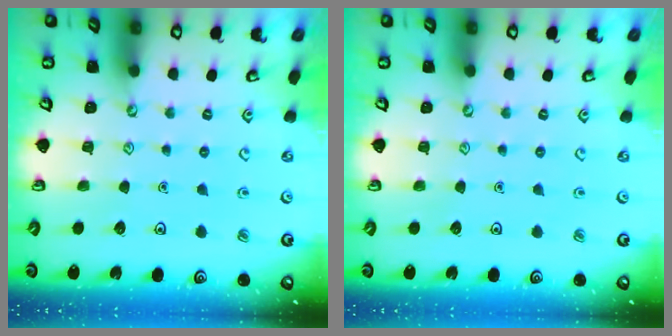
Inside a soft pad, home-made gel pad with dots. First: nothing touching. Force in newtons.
{"total": 0.0}